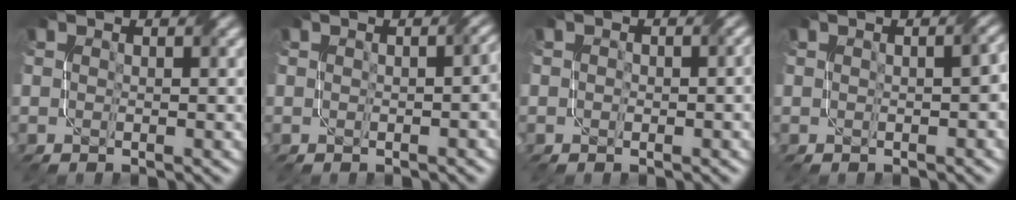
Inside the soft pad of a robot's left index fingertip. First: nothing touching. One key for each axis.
{"total": 1.6, "fx": -0.1, "fy": 0.5, "fz": 1.6, "tx": -0.021, "ty": 0.005, "tz": 0.001}
{"total": 1.6, "fx": 0.1, "fy": 1.0, "fz": 1.2, "tx": -0.016, "ty": 0.001, "tz": 0.001}
{"total": 2.1, "fx": 0.0, "fy": 0.6, "fz": 2.0, "tx": -0.027, "ty": 0.004, "tz": 0.006}